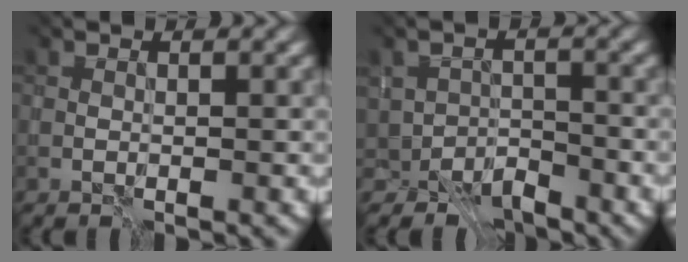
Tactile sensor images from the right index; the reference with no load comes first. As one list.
[{"total": 4.1, "force": [-3.0, 2.6, 1.0], "torque": [-0.005, -0.011, -0.053]}]